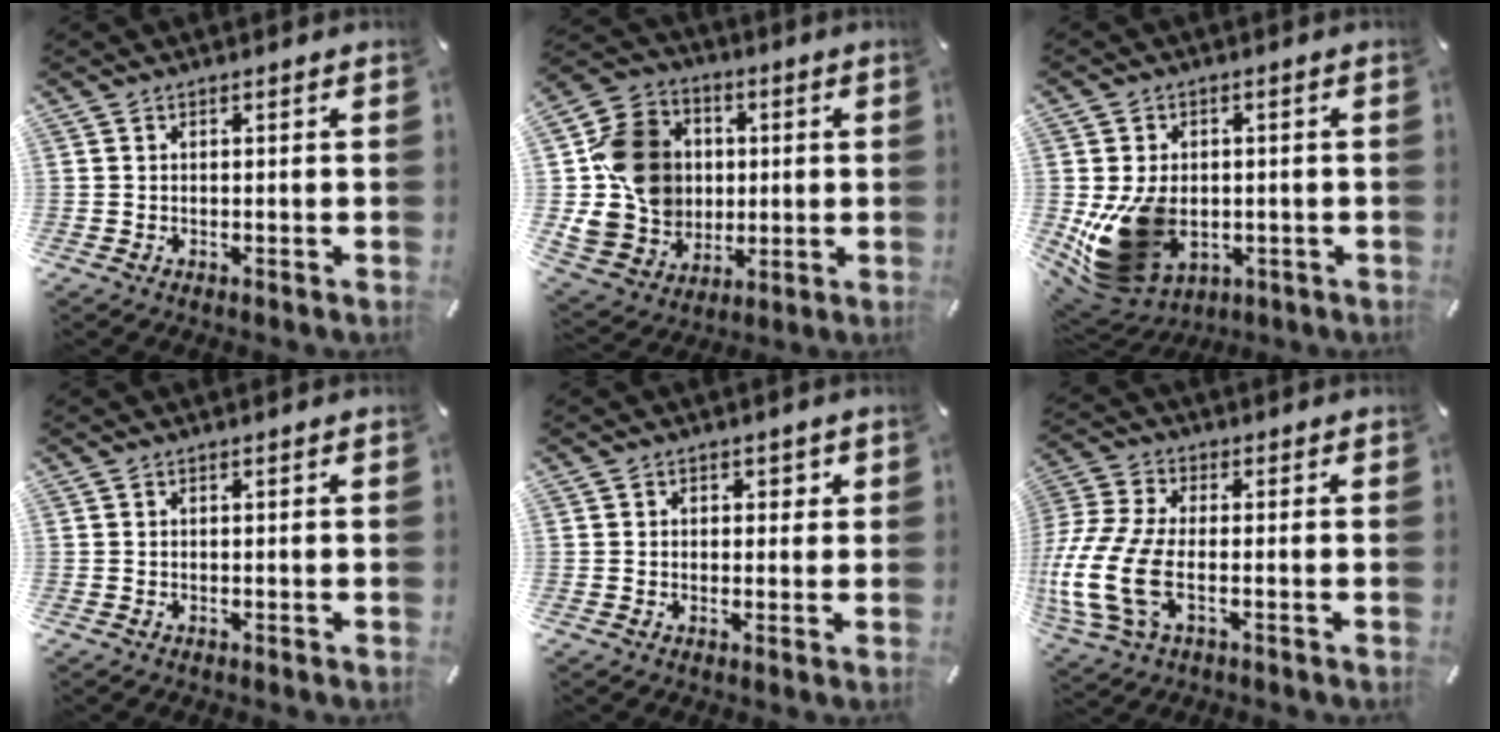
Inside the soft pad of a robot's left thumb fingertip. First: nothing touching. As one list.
[{"total": 16.9, "force": [0.7, 15.3, 7.0], "torque": [-0.135, 0.006, 0.025]}, {"total": 14.7, "force": [-2.3, 11.3, 9.1], "torque": [-0.192, -0.005, -0.037]}, {"total": 0.0}, {"total": 1.8, "force": [0.2, 1.6, 0.6], "torque": [0.002, 0.000, -0.003]}, {"total": 14.5, "force": [-3.4, 8.0, 11.6], "torque": [-0.267, -0.003, -0.058]}]